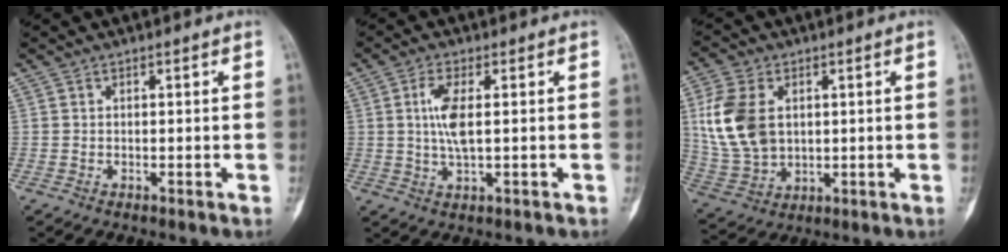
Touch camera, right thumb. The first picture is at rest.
{"total": 5.9, "force": [0.6, 1.7, 5.6], "torque": [-0.129, -0.004, 0.013]}
{"total": 13.8, "force": [2.7, 9.4, 9.7], "torque": [-0.198, -0.005, 0.061]}